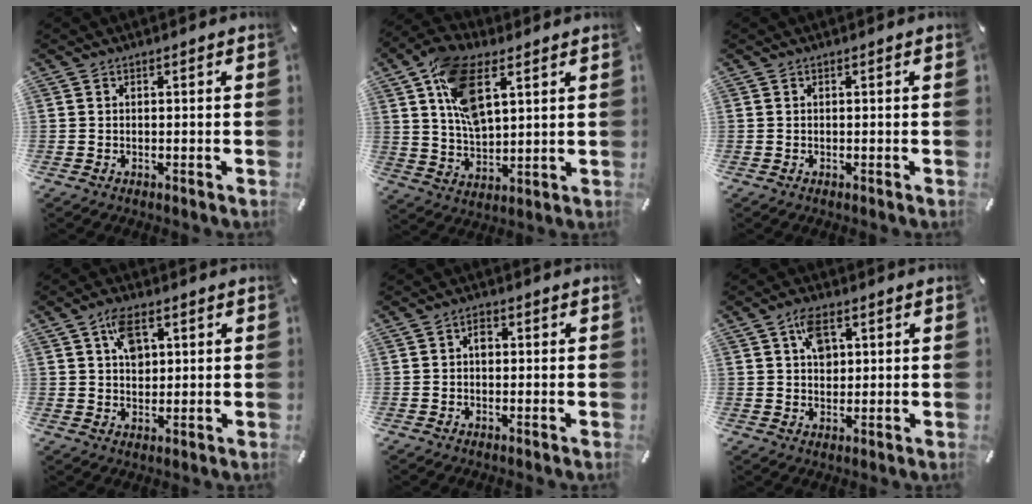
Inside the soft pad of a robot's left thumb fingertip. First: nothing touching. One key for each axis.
{"total": 13.5, "fx": 5.8, "fy": 7.3, "fz": 9.7, "tx": -0.193, "ty": -0.011, "tz": 0.103}
{"total": 0.0}
{"total": 6.4, "fx": 2.4, "fy": 4.3, "fz": 4.0, "tx": -0.065, "ty": 0.001, "tz": 0.040}
{"total": 2.1, "fx": 0.2, "fy": 1.5, "fz": 1.5, "tx": -0.022, "ty": 0.004, "tz": -0.001}
{"total": 5.9, "fx": 2.1, "fy": 4.2, "fz": 3.6, "tx": -0.056, "ty": 0.001, "tz": 0.033}